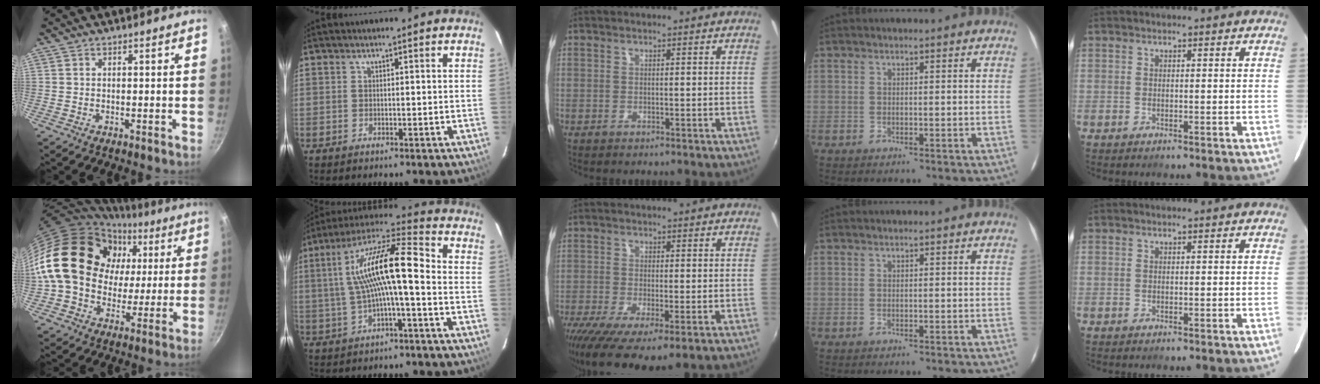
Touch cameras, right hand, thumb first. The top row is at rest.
{"thumb": {"total": 24.2, "force": [4.1, 19.5, 13.8], "torque": [-0.231, 0.031, 0.075]}, "index": {"total": 14.3, "force": [-0.3, 2.5, 14.1], "torque": [-0.263, 0.029, -0.008]}, "middle": {"total": 10.5, "force": [-5.2, 2.9, 8.6], "torque": [-0.176, -0.047, -0.087]}}